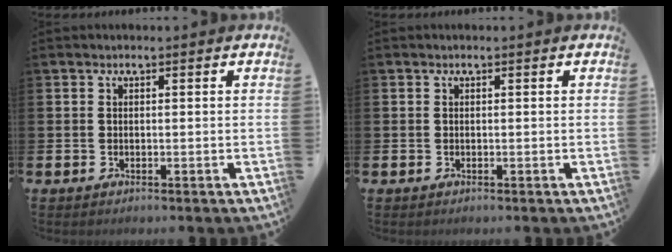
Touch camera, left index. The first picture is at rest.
{"total": 0.0}